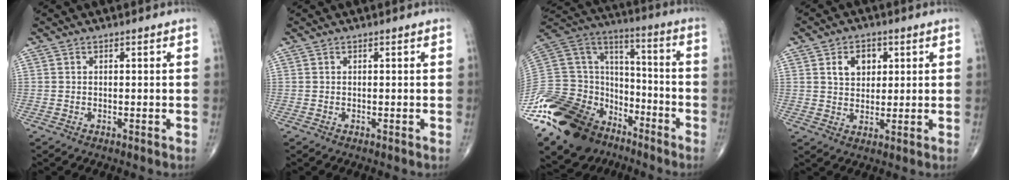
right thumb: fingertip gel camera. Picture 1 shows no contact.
{"total": 0.0}
{"total": 30.2, "force": [-18.4, 17.9, 15.9], "torque": [-0.365, 0.051, -0.329]}
{"total": 6.1, "force": [2.1, 4.4, 3.6], "torque": [-0.029, -0.009, 0.034]}